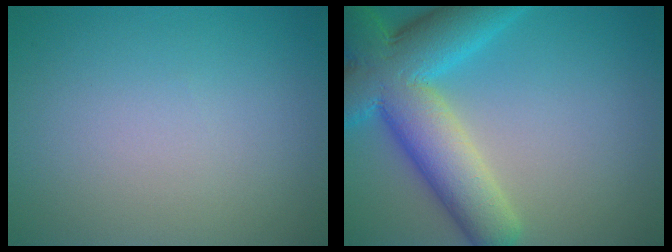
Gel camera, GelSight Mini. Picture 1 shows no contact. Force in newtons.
{"total": 10.8, "press": 10.8, "slide": 0.5}